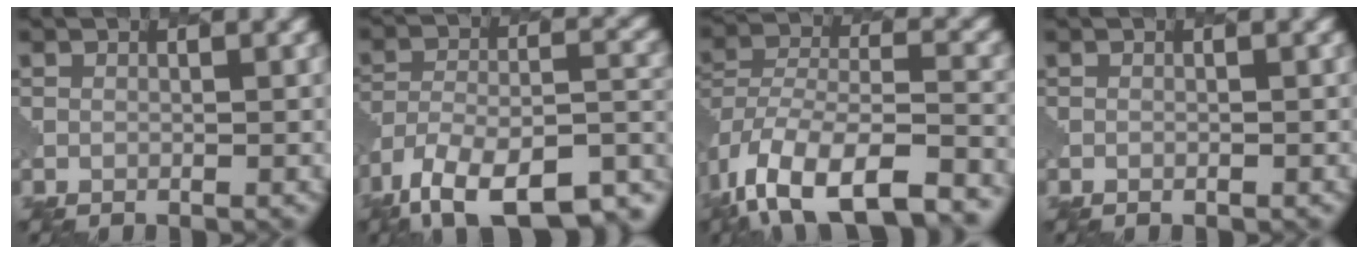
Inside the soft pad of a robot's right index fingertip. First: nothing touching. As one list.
[{"total": 14.3, "force": [-11.1, 5.2, 7.4], "torque": [-0.147, -0.014, -0.161]}, {"total": 15.1, "force": [-10.0, 6.9, 8.9], "torque": [-0.183, -0.024, -0.139]}, {"total": 0.6, "force": [-0.4, 0.4, 0.2], "torque": [0.001, 0.002, 0.000]}]